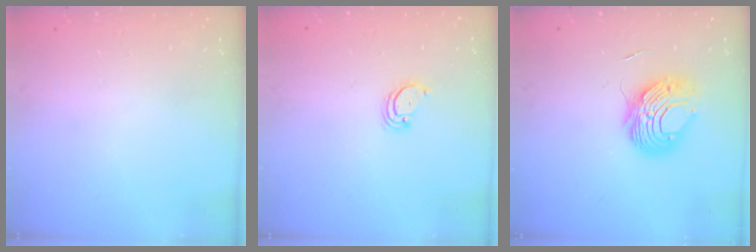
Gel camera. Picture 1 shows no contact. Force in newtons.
{"total": 2.3, "press": 2.3, "slide": 0.2}
{"total": 8.7, "press": 8.7, "slide": 0.8}